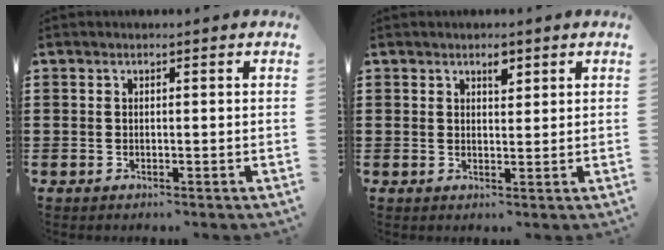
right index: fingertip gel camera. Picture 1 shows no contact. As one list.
[{"total": 2.3, "force": [1.4, 1.1, 1.4], "torque": [-0.014, -0.002, 0.022]}]